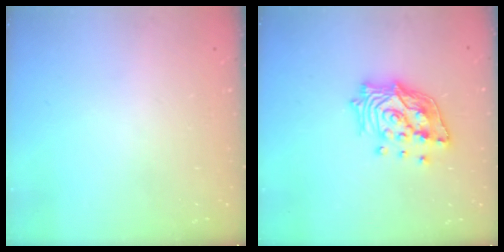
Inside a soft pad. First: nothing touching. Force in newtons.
{"total": 14.8, "press": 14.7, "slide": 1.6}